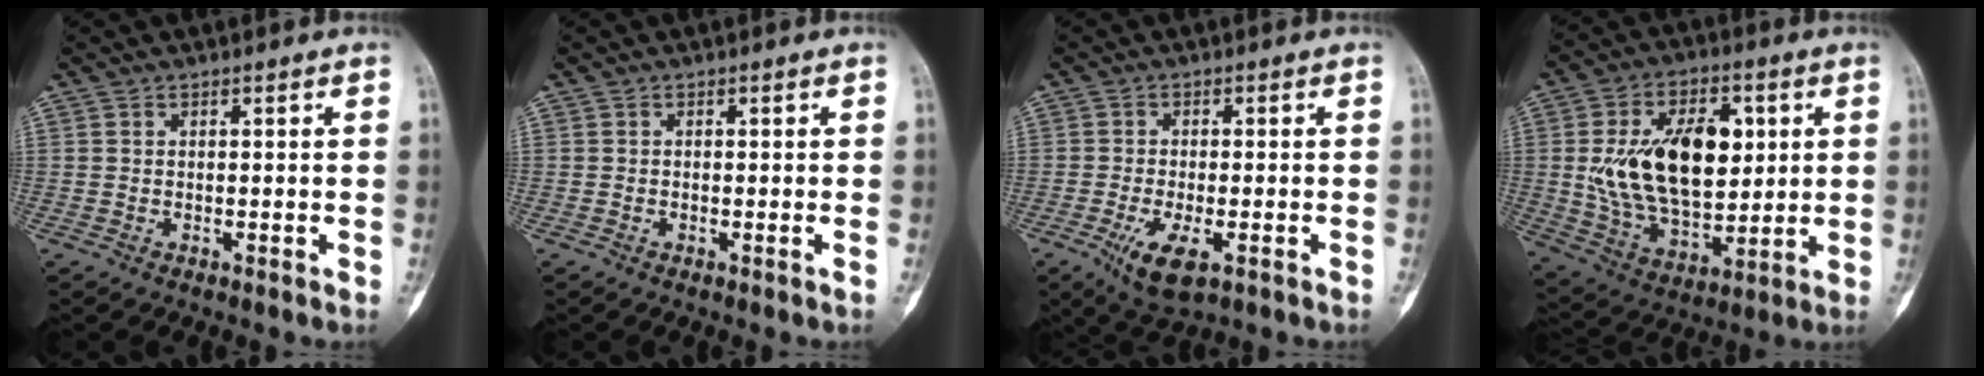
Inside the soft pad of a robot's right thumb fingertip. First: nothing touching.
{"total": 0.0}
{"total": 7.1, "force": [-3.0, 2.9, 5.7], "torque": [-0.109, -0.009, -0.045]}
{"total": 20.9, "force": [3.2, 12.6, 16.4], "torque": [-0.243, -0.011, 0.068]}